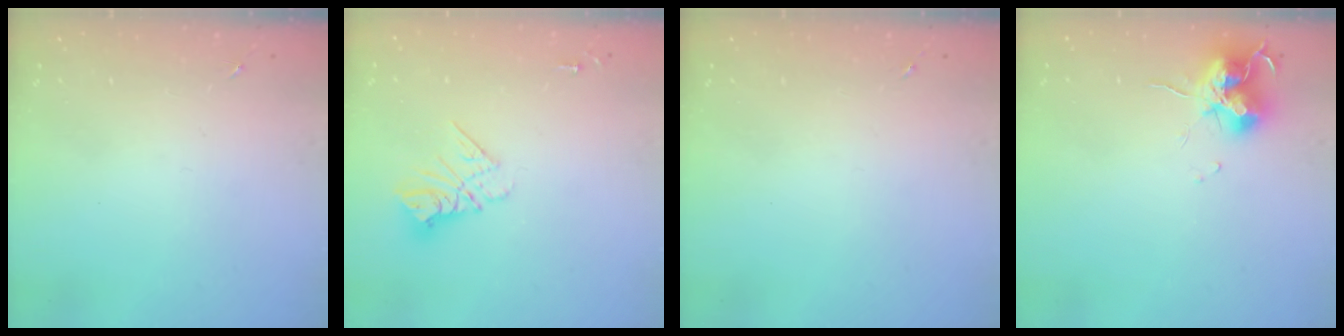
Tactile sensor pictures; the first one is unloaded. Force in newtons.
{"total": 9.8, "press": 9.7, "slide": 0.8}
{"total": 0.0}
{"total": 12.6, "press": 12.5, "slide": 1.4}